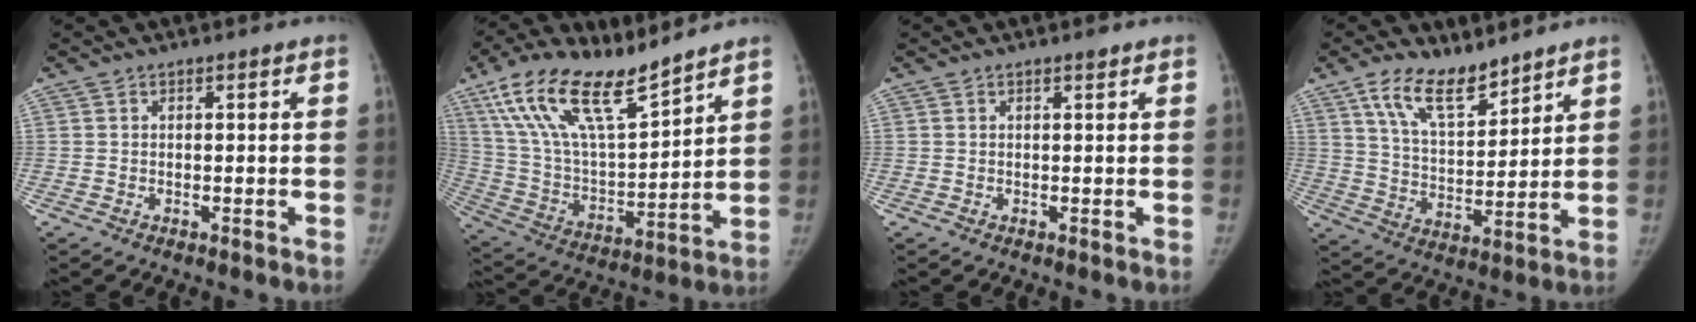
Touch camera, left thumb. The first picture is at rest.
{"total": 19.8, "force": [13.8, 6.3, 12.6], "torque": [-0.214, -0.053, 0.266]}
{"total": 0.7, "force": [0.5, 0.2, 0.4], "torque": [-0.008, -0.003, 0.008]}
{"total": 11.8, "force": [8.5, 4.9, 6.4], "torque": [-0.094, -0.054, 0.165]}